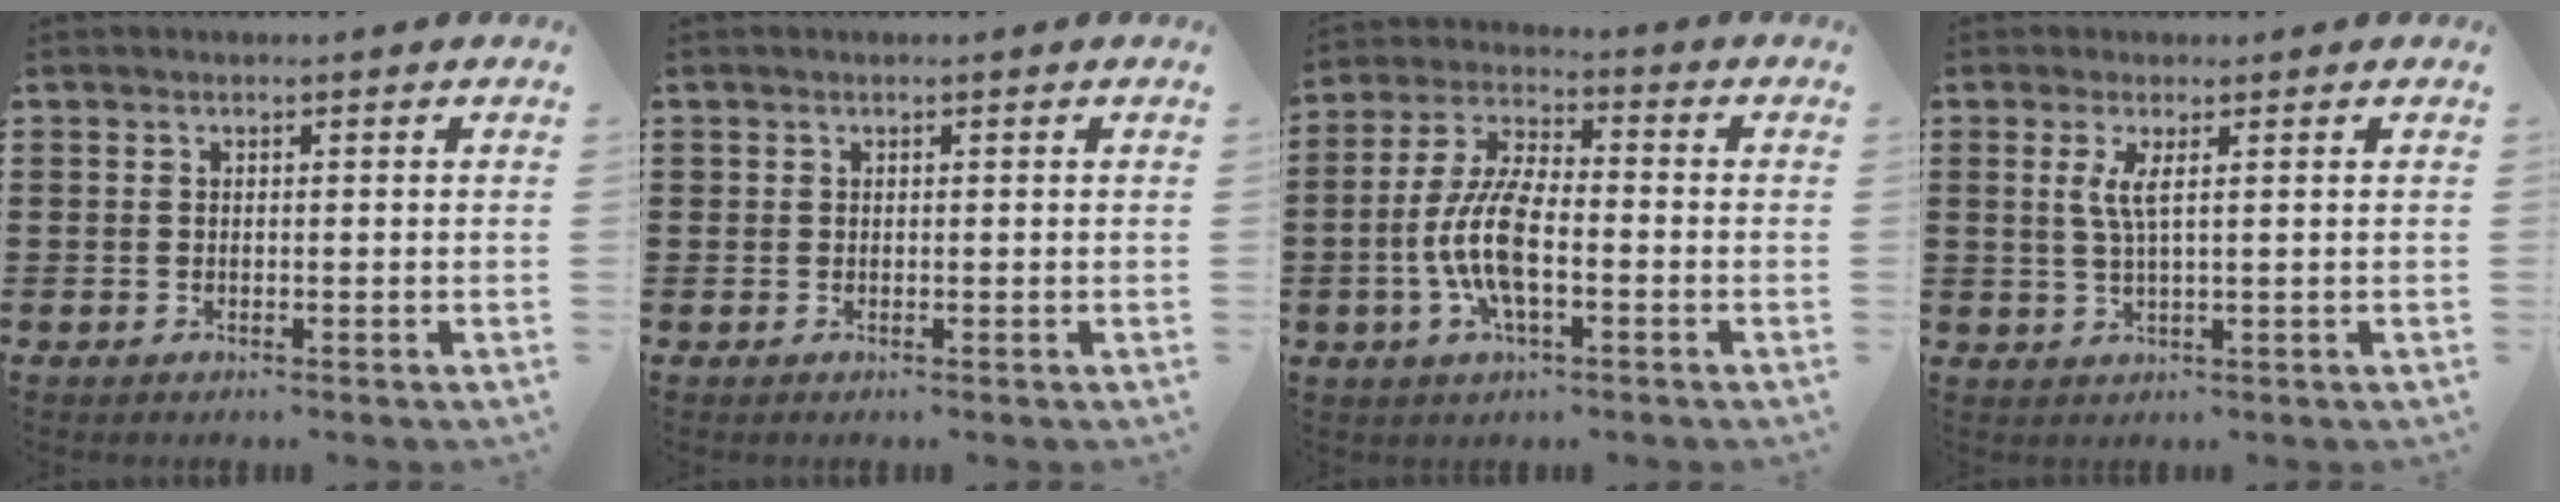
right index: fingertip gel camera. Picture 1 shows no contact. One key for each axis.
{"total": 0.5, "fx": 0.1, "fy": 0.5, "fz": 0.1, "tx": -0.002, "ty": 0.005, "tz": 0.002}
{"total": 9.3, "fx": -2.2, "fy": 3.6, "fz": 8.3, "tx": -0.198, "ty": -0.011, "tz": -0.049}
{"total": 3.2, "fx": 0.9, "fy": 0.1, "fz": 3.1, "tx": -0.065, "ty": -0.002, "tz": 0.013}